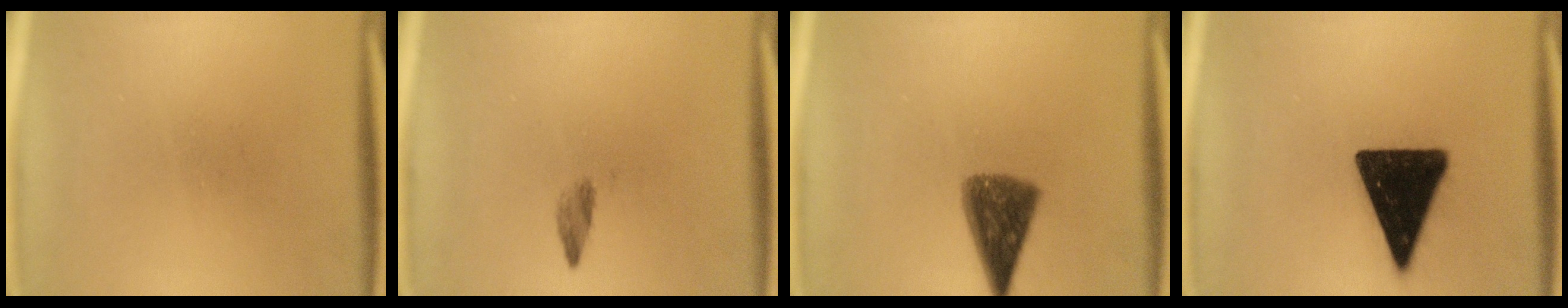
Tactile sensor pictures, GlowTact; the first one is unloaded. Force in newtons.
{"total": 1.4}
{"total": 8.3}
{"total": 16.9}